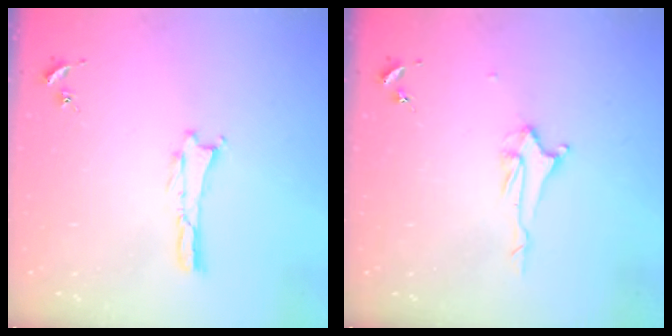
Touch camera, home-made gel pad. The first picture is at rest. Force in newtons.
{"total": 2.2, "press": 2.2, "slide": 0.3}